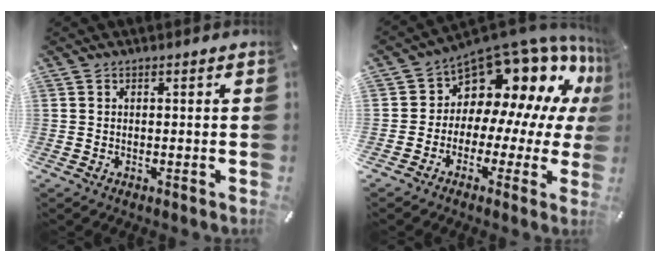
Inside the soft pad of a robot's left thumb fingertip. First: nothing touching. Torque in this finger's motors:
{"motor_torque": [0.59, 1.39, 0.78, 0.38, 0.07]}